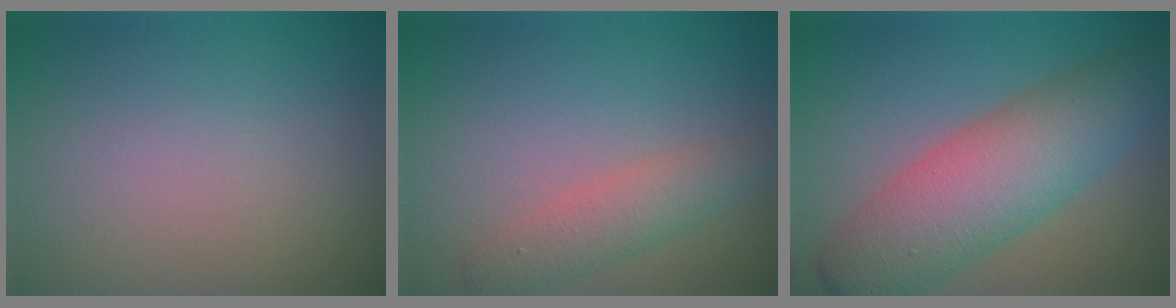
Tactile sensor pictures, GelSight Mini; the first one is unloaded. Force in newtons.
{"total": 2.8, "press": 2.8, "slide": 0.1}
{"total": 8.4, "press": 8.4, "slide": 0.1}